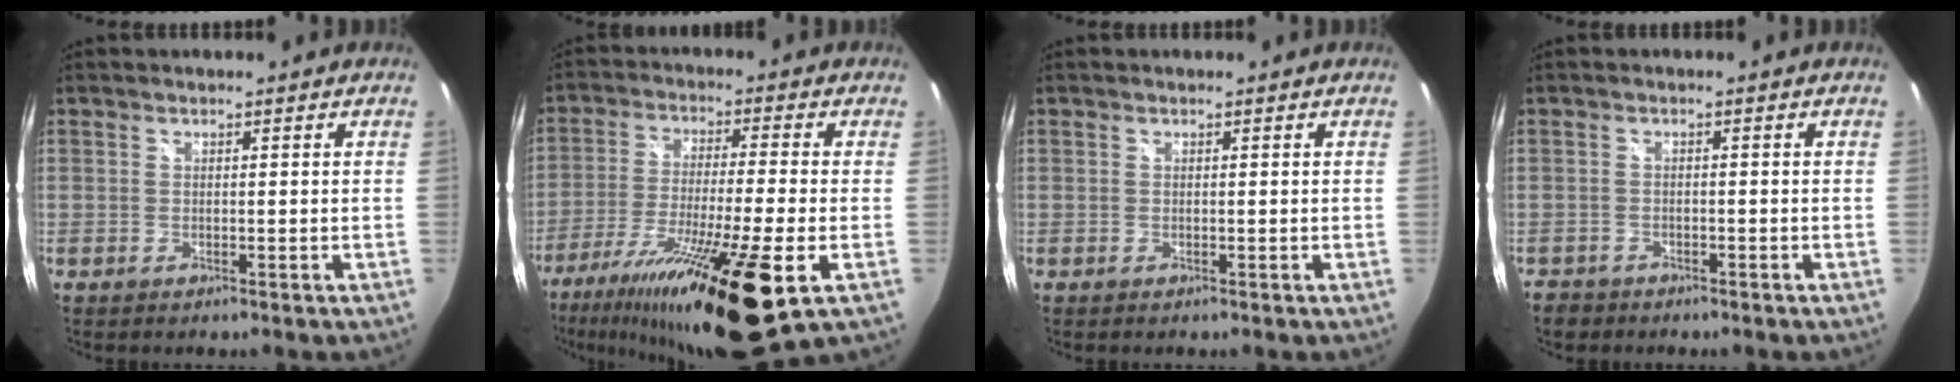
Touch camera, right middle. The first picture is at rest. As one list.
[{"total": 21.3, "force": [-12.1, 2.0, 17.5], "torque": [-0.329, -0.056, -0.204]}, {"total": 0.0}, {"total": 3.0, "force": [-2.3, 1.9, 0.6], "torque": [-0.021, -0.006, -0.039]}]